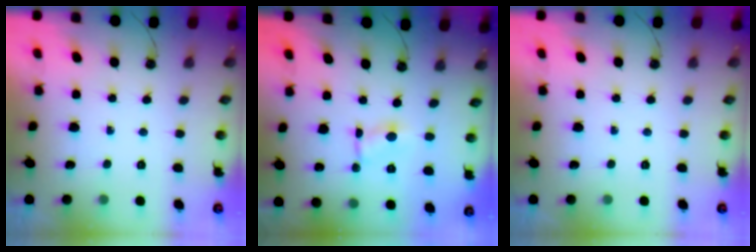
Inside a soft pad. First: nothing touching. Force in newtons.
{"total": 0.9, "press": 0.9, "slide": 0.1}
{"total": 0.0}